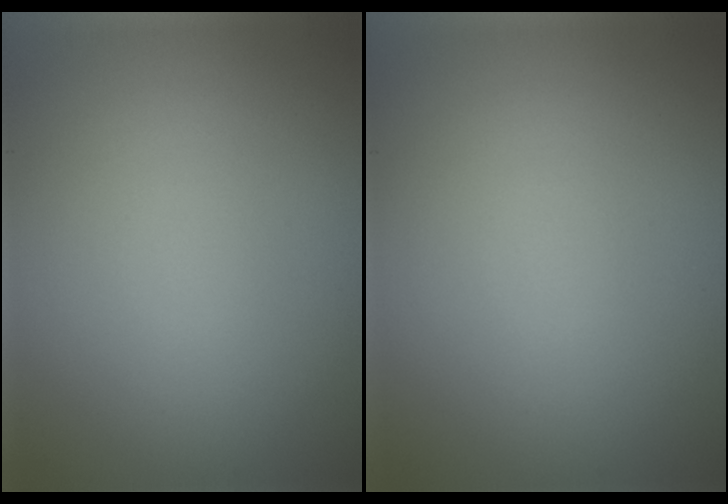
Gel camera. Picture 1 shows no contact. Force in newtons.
{"total": 0.0}